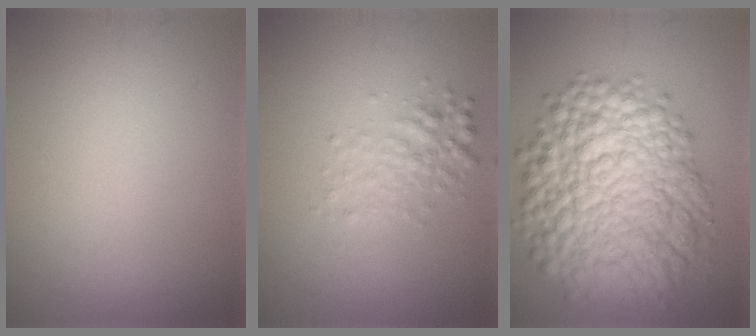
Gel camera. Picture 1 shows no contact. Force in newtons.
{"total": 2.5, "press": 2.5, "slide": 0.0}
{"total": 12.5, "press": 12.5, "slide": 0.4}